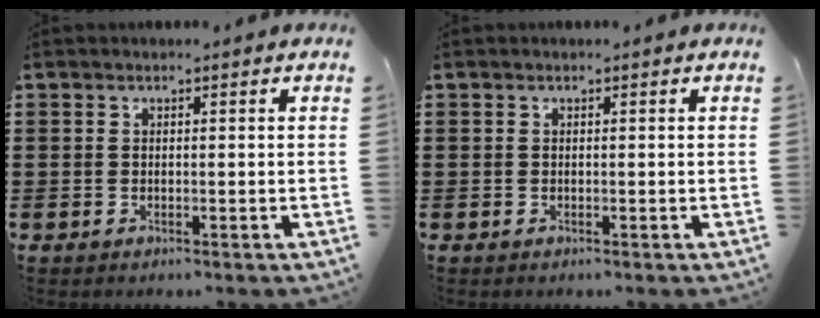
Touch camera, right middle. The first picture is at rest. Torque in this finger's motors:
{"motor_torque": [0.08, -0.07, -0.02, 0.01]}